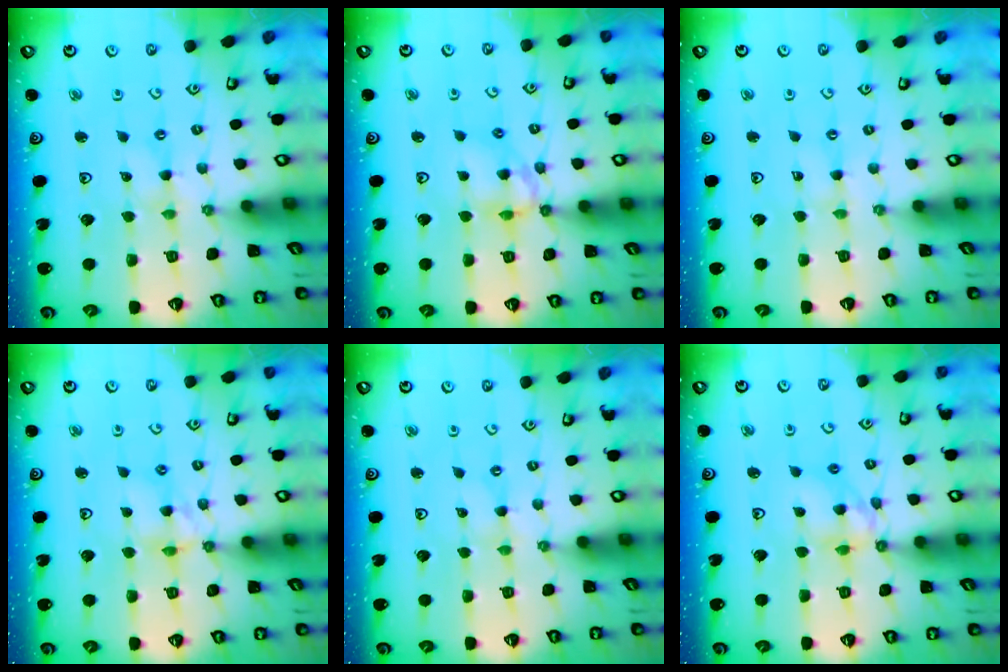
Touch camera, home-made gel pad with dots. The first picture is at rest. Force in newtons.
{"total": 9.8, "press": 9.8, "slide": 0.8}
{"total": 0.0}
{"total": 6.0, "press": 6.0, "slide": 0.5}
{"total": 0.0}
{"total": 10.1, "press": 10.0, "slide": 1.0}